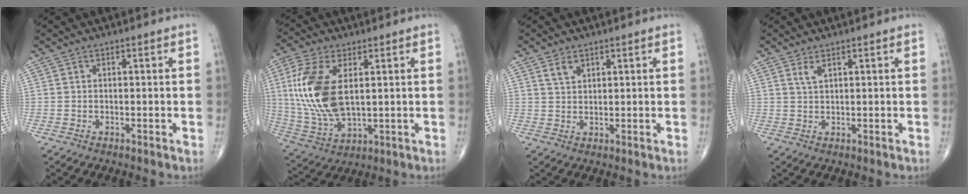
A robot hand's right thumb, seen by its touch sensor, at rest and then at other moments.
{"total": 16.2, "force": [2.8, 8.3, 13.6], "torque": [-0.293, -0.011, 0.063]}
{"total": 3.3, "force": [2.0, 1.9, 1.8], "torque": [-0.026, -0.009, 0.042]}
{"total": 1.8, "force": [1.1, 0.5, 1.3], "torque": [-0.030, -0.003, 0.027]}